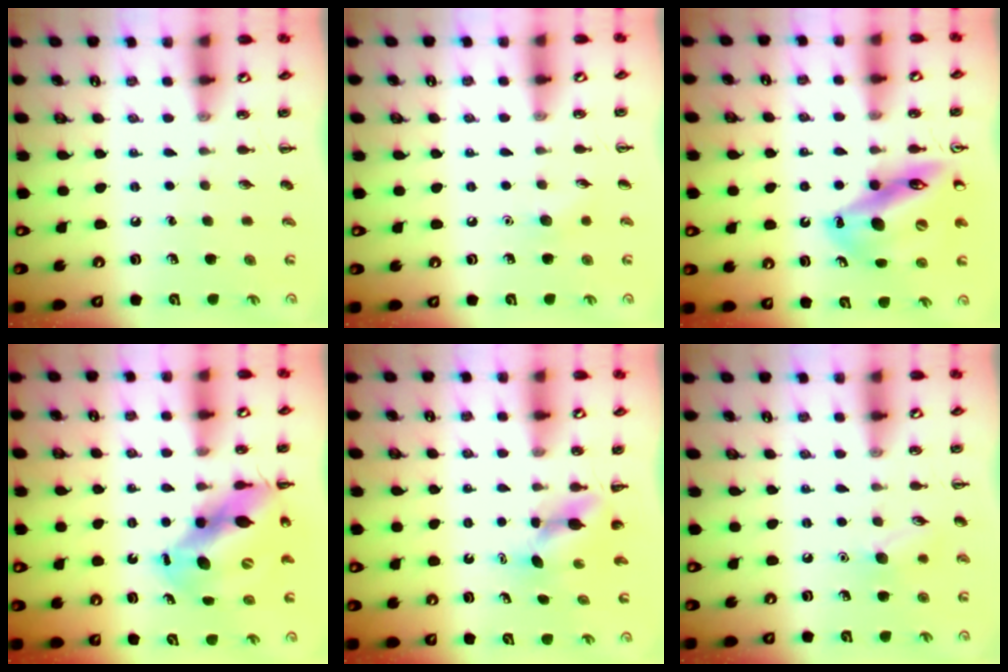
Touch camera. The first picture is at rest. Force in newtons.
{"total": 5.1, "press": 4.9, "slide": 1.4}
{"total": 16.9, "press": 16.3, "slide": 4.5}
{"total": 12.1, "press": 11.7, "slide": 3.0}
{"total": 3.9, "press": 3.9, "slide": 0.2}
{"total": 8.5, "press": 8.3, "slide": 2.0}